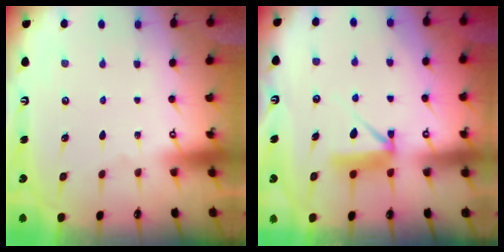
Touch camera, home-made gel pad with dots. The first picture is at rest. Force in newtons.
{"total": 7.4, "press": 7.4, "slide": 0.4}